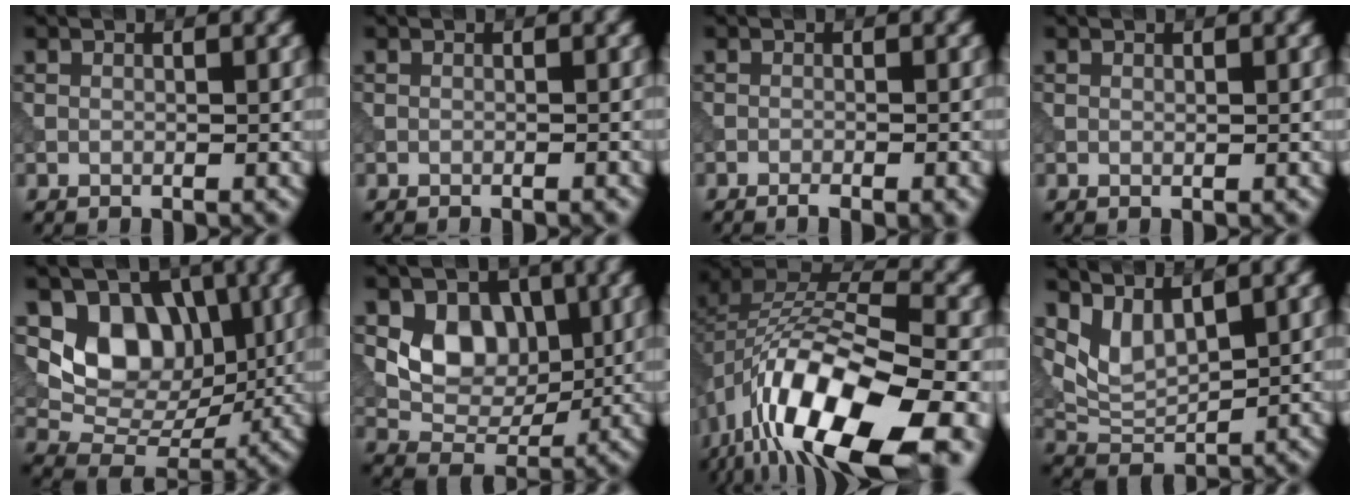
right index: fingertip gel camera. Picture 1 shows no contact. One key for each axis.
{"total": 0.6, "fx": -0.3, "fy": 0.2, "fz": 0.5, "tx": -0.005, "ty": -0.003, "tz": -0.006}
{"total": 2.3, "fx": -1.2, "fy": 0.7, "fz": 1.9, "tx": -0.022, "ty": 0.000, "tz": -0.020}
{"total": 0.0}
{"total": 7.2, "fx": 1.9, "fy": 5.8, "fz": 3.9, "tx": -0.056, "ty": -0.013, "tz": 0.034}
{"total": 5.4, "fx": 1.3, "fy": 4.3, "fz": 2.9, "tx": -0.046, "ty": -0.005, "tz": 0.022}
{"total": 17.5, "fx": -8.1, "fy": 8.3, "fz": 13.2, "tx": -0.237, "ty": -0.002, "tz": -0.133}
{"total": 3.7, "fx": 2.3, "fy": 1.9, "fz": 2.2, "tx": -0.055, "ty": -0.011, "tz": 0.052}